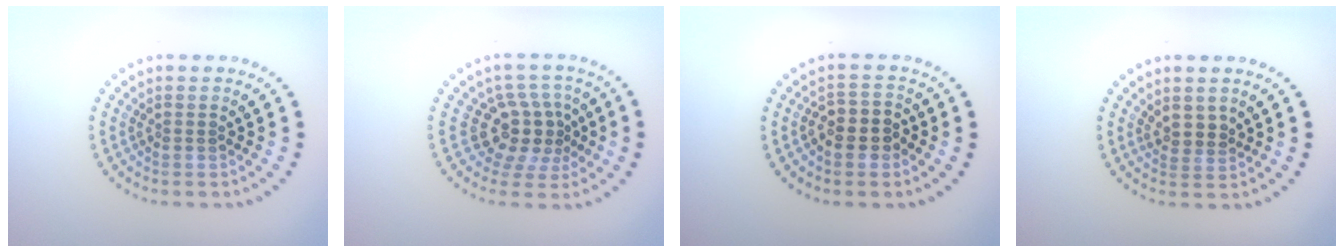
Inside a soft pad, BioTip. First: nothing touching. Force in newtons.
{"total": 4.0, "press": 3.3, "slide": 2.3}
{"total": 2.7, "press": 2.5, "slide": 1.0}
{"total": 1.7, "press": 1.3, "slide": 1.1}